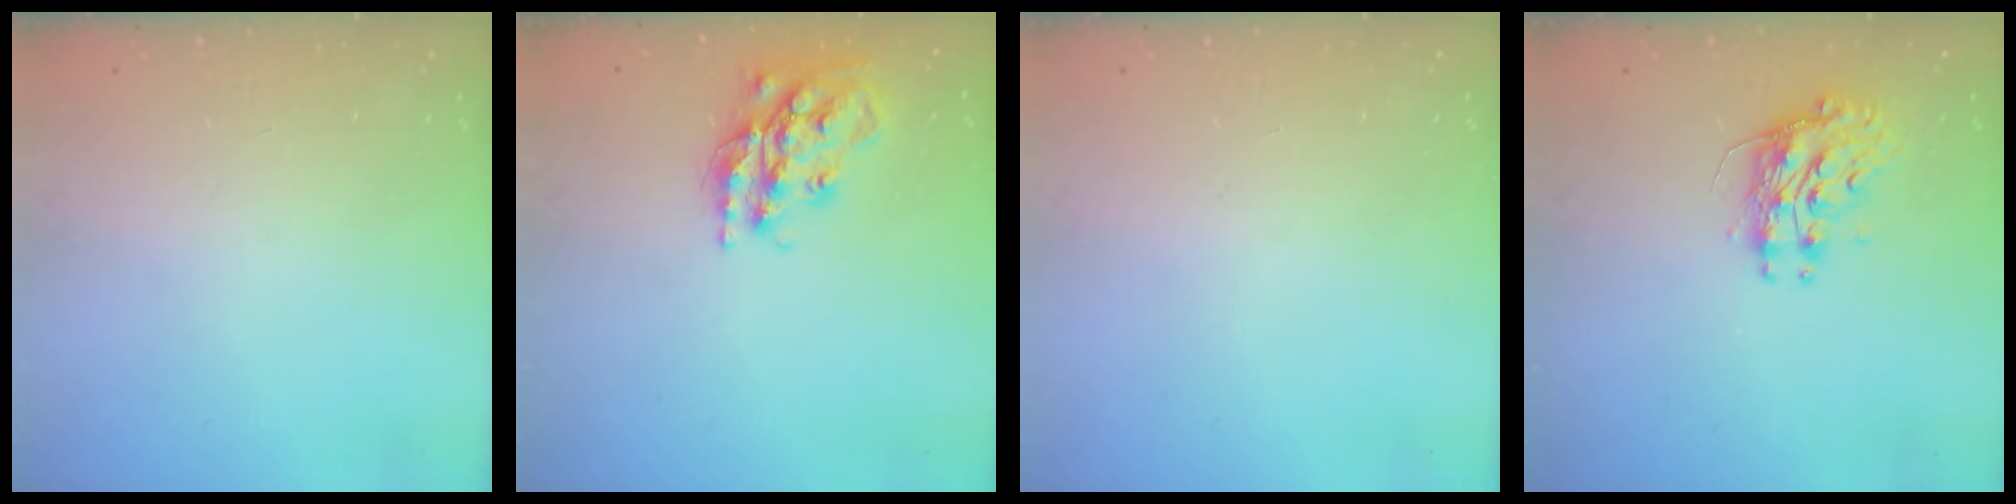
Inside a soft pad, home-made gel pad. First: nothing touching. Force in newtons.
{"total": 18.7, "press": 18.6, "slide": 1.5}
{"total": 0.0}
{"total": 9.2, "press": 9.2, "slide": 0.9}